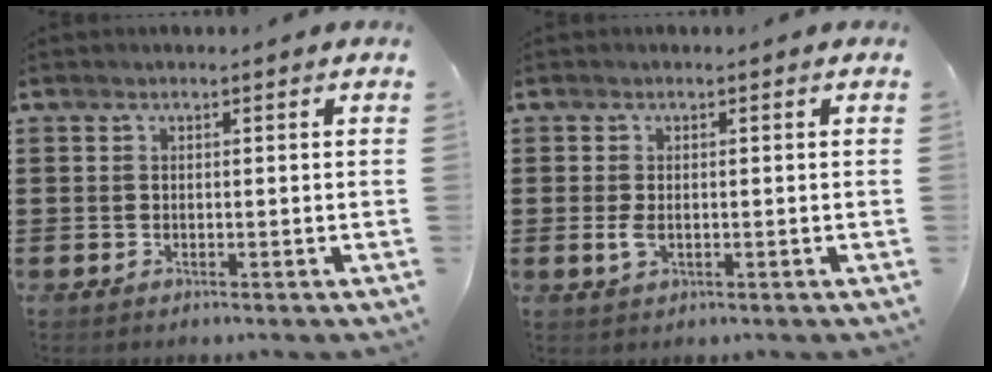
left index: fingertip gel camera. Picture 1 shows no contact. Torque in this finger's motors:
{"motor_torque": [1.08, 1.06, 0.18, 0.05]}